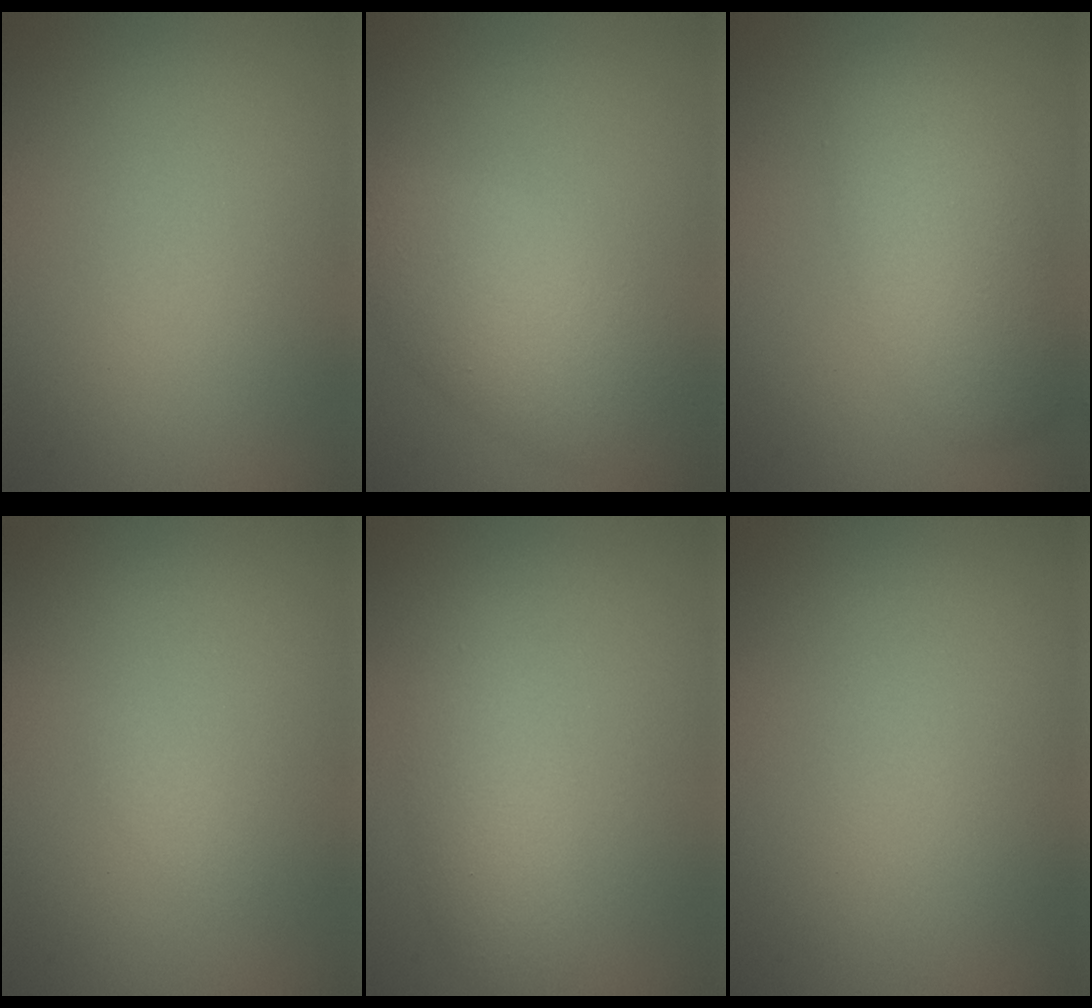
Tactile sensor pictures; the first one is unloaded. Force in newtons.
{"total": 5.8, "press": 5.8, "slide": 0.3}
{"total": 5.5, "press": 5.5, "slide": 0.1}
{"total": 0.6, "press": 0.6, "slide": 0.0}
{"total": 3.3, "press": 3.3, "slide": 0.1}
{"total": 0.0}